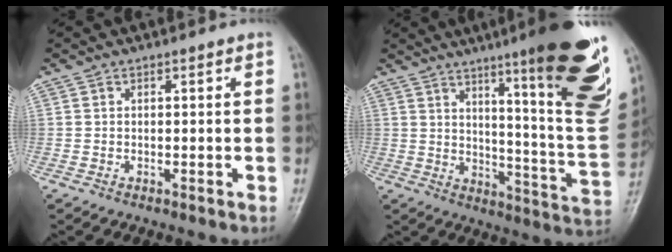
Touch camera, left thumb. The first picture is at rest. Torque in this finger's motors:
{"motor_torque": [2.46, 1.53, 1.34, -1.16, 0.22]}